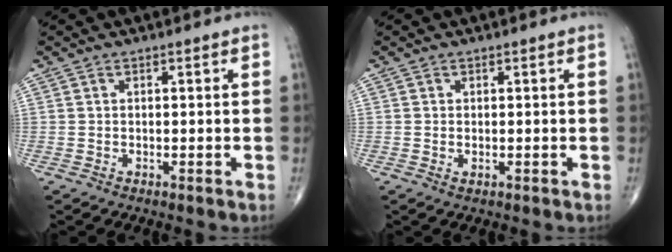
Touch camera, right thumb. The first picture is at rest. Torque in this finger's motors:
{"motor_torque": [-0.50, -0.16, -0.37, -0.18, 0.04]}